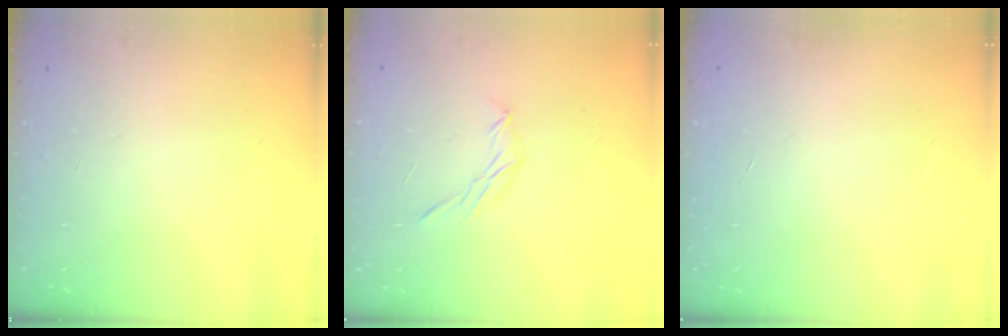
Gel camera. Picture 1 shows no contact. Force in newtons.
{"total": 5.4, "press": 5.4, "slide": 0.8}
{"total": 0.5, "press": 0.5, "slide": 0.1}